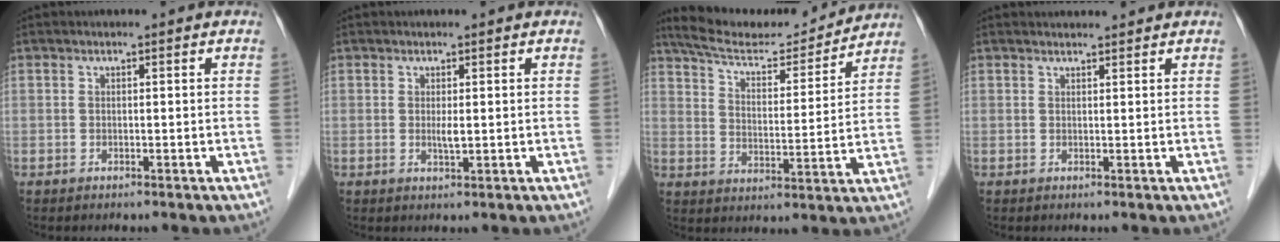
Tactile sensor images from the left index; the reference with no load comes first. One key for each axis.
{"total": 1.4, "fx": 0.2, "fy": 0.2, "fz": 1.3, "tx": -0.029, "ty": -0.003, "tz": 0.005}
{"total": 14.6, "fx": 13.9, "fy": 1.8, "fz": 4.0, "tx": -0.068, "ty": 0.000, "tz": 0.218}
{"total": 2.5, "fx": 2.4, "fy": 0.2, "fz": 0.3, "tx": -0.011, "ty": 0.016, "tz": 0.035}